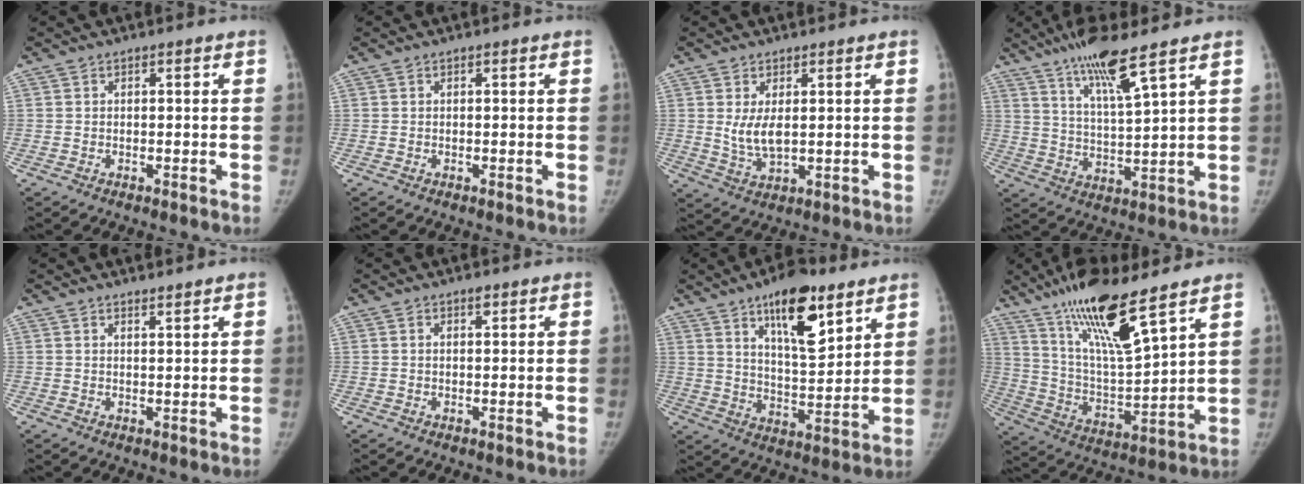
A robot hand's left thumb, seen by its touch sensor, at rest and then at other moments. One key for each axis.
{"total": 0.0}
{"total": 4.8, "fx": 0.8, "fy": 2.2, "fz": 4.2, "tx": -0.077, "ty": -0.017, "tz": 0.024}
{"total": 10.8, "fx": 7.2, "fy": 0.5, "fz": 8.0, "tx": -0.149, "ty": -0.041, "tz": 0.140}
{"total": 1.3, "fx": 1.3, "fy": 0.0, "fz": 0.4, "tx": -0.002, "ty": -0.012, "tz": 0.023}
{"total": 0.8, "fx": 0.6, "fy": 0.3, "fz": 0.5, "tx": 0.000, "ty": -0.004, "tz": 0.010}
{"total": 15.0, "fx": 8.8, "fy": 5.5, "fz": 10.9, "tx": -0.139, "ty": -0.053, "tz": 0.143}
{"total": 18.3, "fx": 12.8, "fy": 2.8, "fz": 12.8, "tx": -0.215, "ty": -0.065, "tz": 0.243}